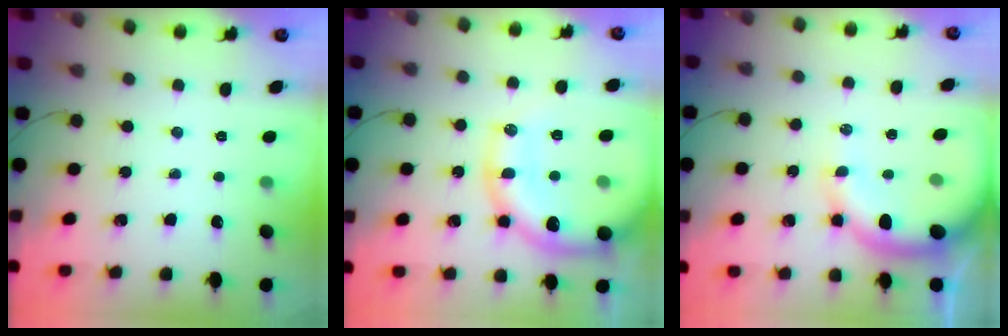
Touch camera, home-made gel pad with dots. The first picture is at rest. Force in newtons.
{"total": 22.7, "press": 22.3, "slide": 4.2}
{"total": 12.0, "press": 11.8, "slide": 2.4}